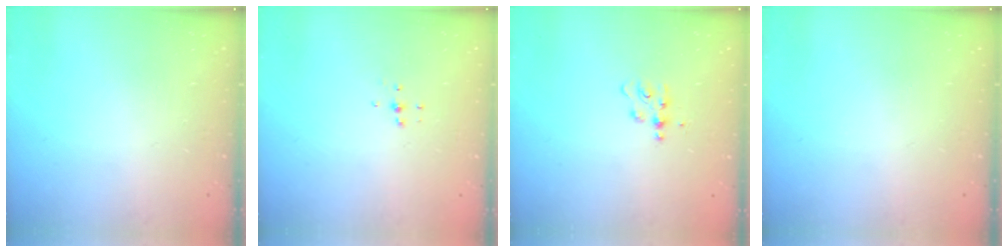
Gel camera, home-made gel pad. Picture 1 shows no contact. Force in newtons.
{"total": 3.2, "press": 3.2, "slide": 0.2}
{"total": 6.1, "press": 6.1, "slide": 0.8}
{"total": 0.0}